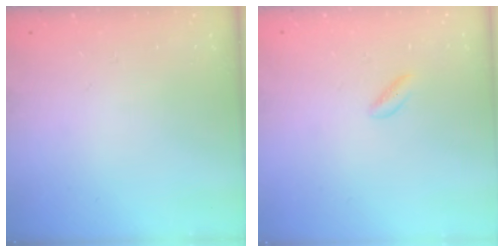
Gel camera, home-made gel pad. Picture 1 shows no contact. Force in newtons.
{"total": 0.7, "press": 0.5, "slide": 0.6}